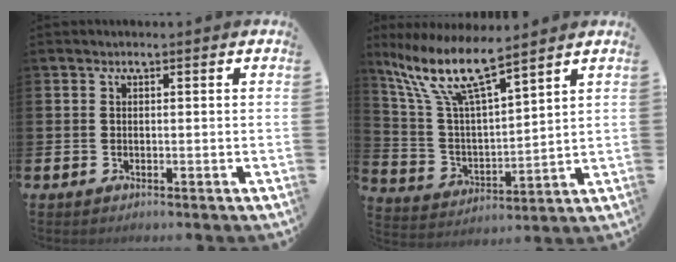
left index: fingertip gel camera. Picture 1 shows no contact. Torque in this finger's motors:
{"motor_torque": [1.02, -0.56, 0.35, 0.21]}